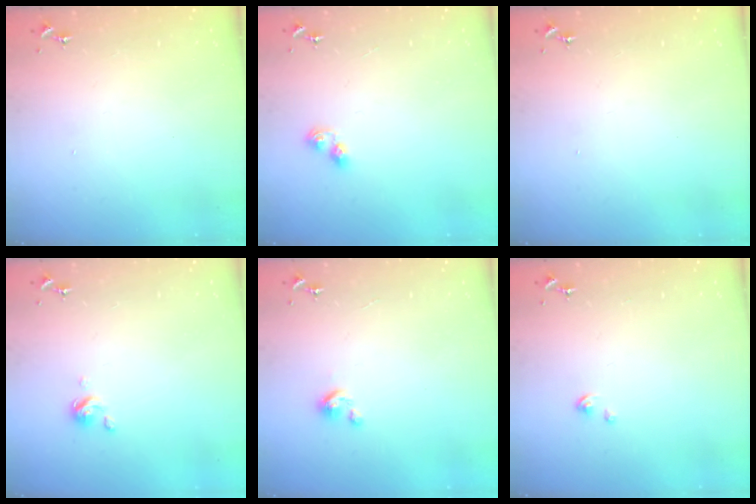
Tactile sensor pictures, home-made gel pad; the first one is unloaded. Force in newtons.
{"total": 5.5, "press": 5.4, "slide": 0.6}
{"total": 0.0}
{"total": 3.6, "press": 3.5, "slide": 0.4}
{"total": 2.4, "press": 2.4, "slide": 0.2}
{"total": 1.0, "press": 1.0, "slide": 0.2}